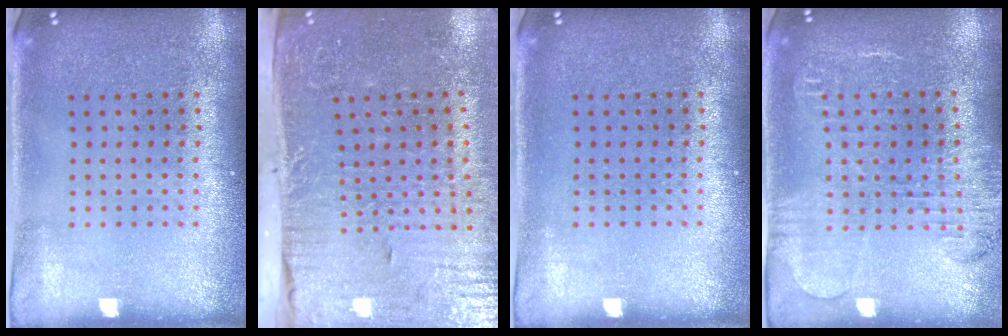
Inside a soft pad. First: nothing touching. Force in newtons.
{"total": 4.8, "press": 4.1, "slide": 2.6}
{"total": 0.0}
{"total": 1.8, "press": 1.7, "slide": 0.5}